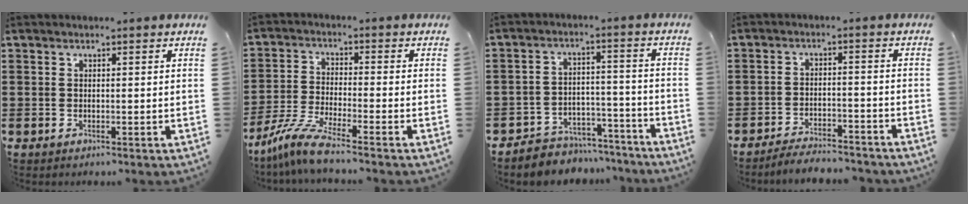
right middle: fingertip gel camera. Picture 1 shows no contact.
{"total": 6.6, "force": [-5.4, 0.1, 3.8], "torque": [-0.094, -0.019, -0.110]}
{"total": 5.2, "force": [-5.0, 1.5, 0.0], "torque": [-0.003, 0.018, -0.104]}
{"total": 4.0, "force": [-3.9, 0.3, 0.7], "torque": [-0.013, 0.006, -0.081]}